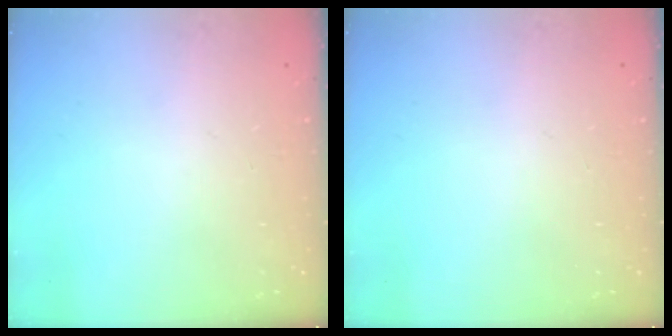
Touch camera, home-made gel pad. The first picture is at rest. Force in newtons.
{"total": 0.0}